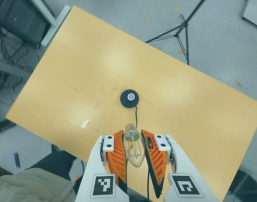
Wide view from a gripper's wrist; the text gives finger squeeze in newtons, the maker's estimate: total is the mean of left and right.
{"total": 20.8, "left": 22.8, "right": 18.8}